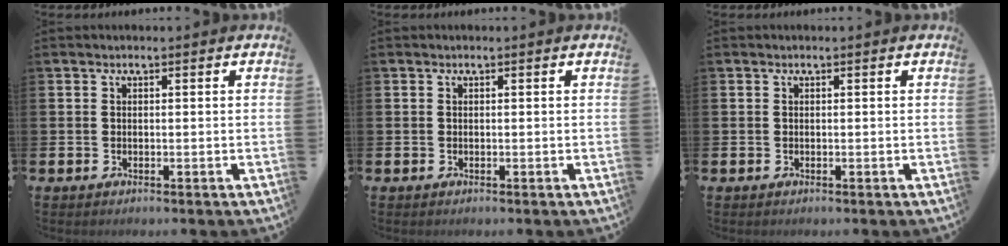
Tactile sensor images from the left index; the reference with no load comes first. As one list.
[{"total": 0.0}, {"total": 0.0}]